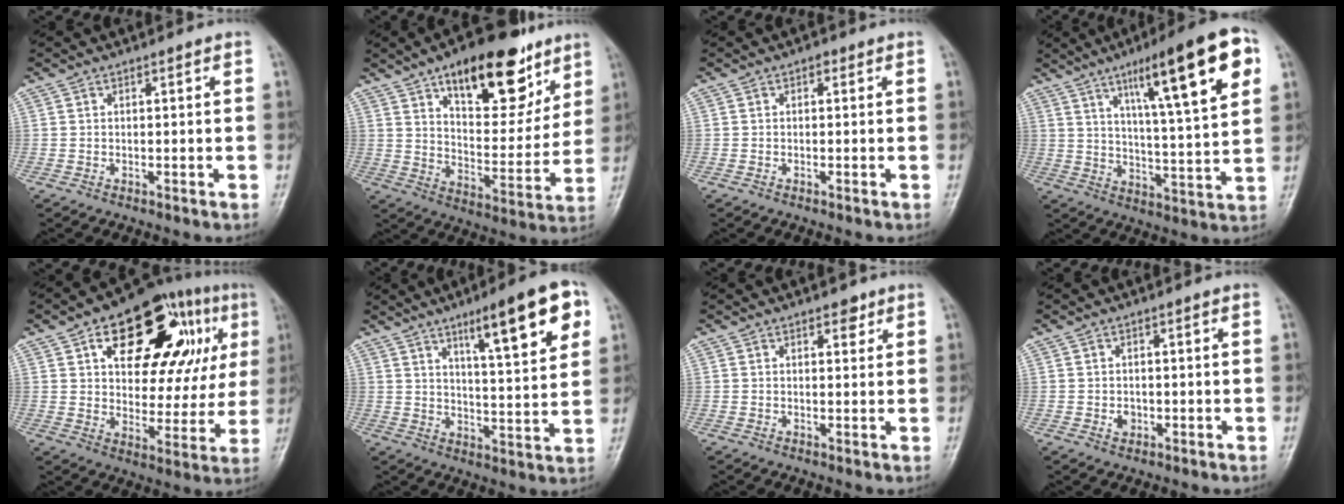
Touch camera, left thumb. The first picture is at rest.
{"total": 21.3, "force": [12.3, 9.6, 14.6], "torque": [-0.163, -0.052, 0.193]}
{"total": 0.6, "force": [0.0, 0.4, 0.4], "torque": [0.004, 0.004, -0.008]}
{"total": 20.0, "force": [9.1, 3.4, 17.4], "torque": [-0.241, -0.020, 0.137]}
{"total": 25.4, "force": [9.8, 13.4, 19.3], "torque": [-0.221, 0.015, 0.144]}
{"total": 15.2, "force": [7.5, 3.2, 12.8], "torque": [-0.166, -0.027, 0.112]}
{"total": 2.2, "force": [1.4, 1.2, 1.3], "torque": [-0.004, -0.006, 0.018]}
{"total": 1.9, "force": [-0.6, 1.5, 0.9], "torque": [-0.002, 0.004, -0.007]}